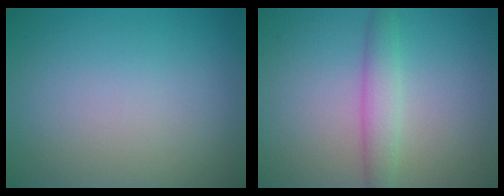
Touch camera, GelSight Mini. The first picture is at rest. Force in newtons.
{"total": 2.6, "press": 2.6, "slide": 0.1}